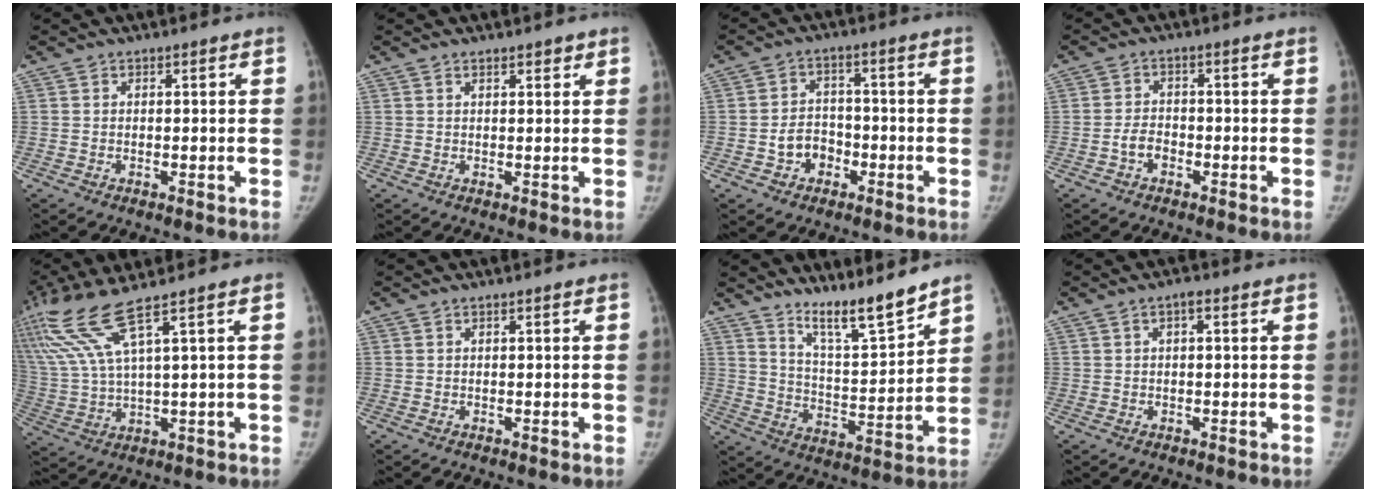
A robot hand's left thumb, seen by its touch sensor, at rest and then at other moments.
{"total": 1.7, "force": [1.3, 0.6, 0.9], "torque": [-0.007, -0.006, 0.017]}
{"total": 5.8, "force": [-2.3, 4.7, 2.5], "torque": [-0.016, 0.026, -0.040]}
{"total": 3.1, "force": [-1.5, 2.2, 1.7], "torque": [-0.026, 0.015, -0.030]}
{"total": 13.4, "force": [8.1, 0.3, 10.7], "torque": [-0.263, -0.024, 0.169]}
{"total": 0.0}
{"total": 10.8, "force": [9.3, 0.8, 5.4], "torque": [-0.080, -0.080, 0.166]}
{"total": 1.8, "force": [0.6, 0.6, 1.6], "torque": [-0.028, 0.005, 0.006]}